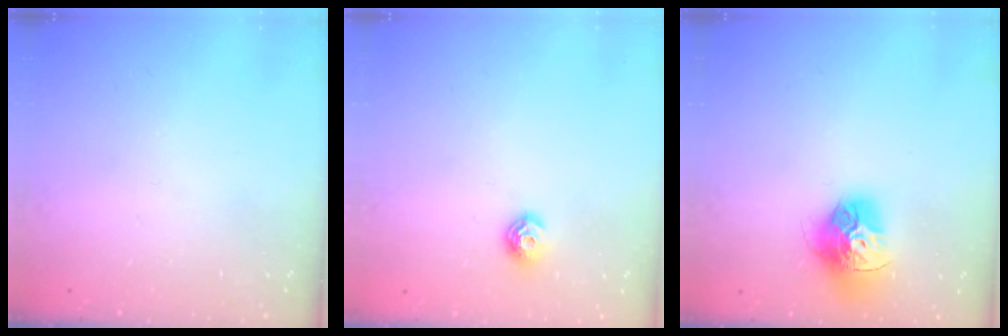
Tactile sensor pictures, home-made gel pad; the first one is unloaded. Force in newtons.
{"total": 7.0, "press": 6.9, "slide": 0.9}
{"total": 15.3, "press": 15.2, "slide": 1.7}